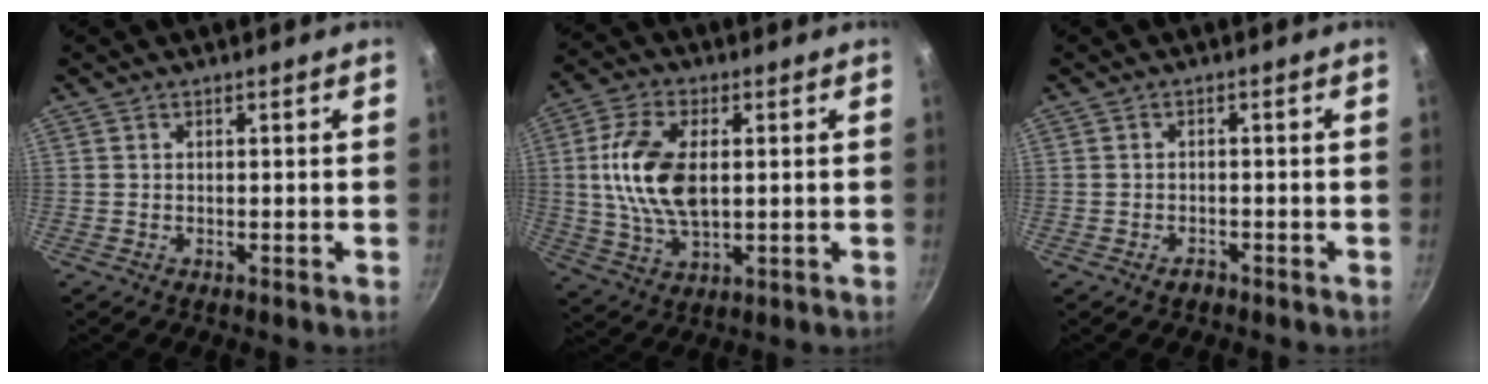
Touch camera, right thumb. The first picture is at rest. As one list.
[{"total": 13.4, "force": [1.5, 7.3, 11.1], "torque": [-0.208, 0.004, 0.027]}, {"total": 1.7, "force": [-1.2, 1.0, 0.7], "torque": [-0.008, 0.012, -0.016]}]